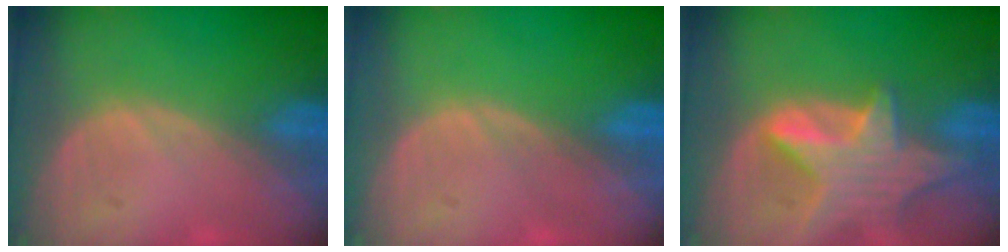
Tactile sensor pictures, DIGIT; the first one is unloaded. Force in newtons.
{"total": 0.0}
{"total": 8.1, "press": 7.4, "slide": 3.4}